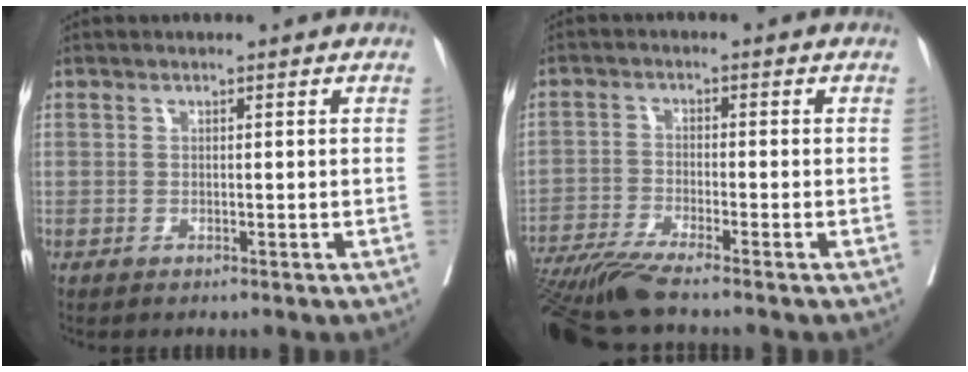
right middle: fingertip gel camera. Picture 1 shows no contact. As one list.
[{"total": 8.1, "force": [-6.8, -1.0, 4.3], "torque": [-0.066, -0.026, -0.120]}]